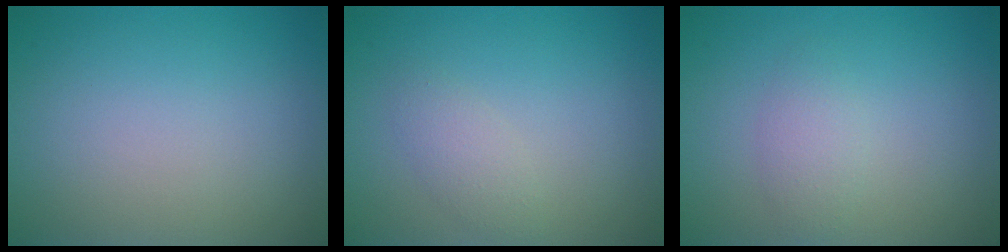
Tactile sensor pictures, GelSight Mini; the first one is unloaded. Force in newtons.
{"total": 1.6, "press": 1.6, "slide": 0.2}
{"total": 1.8, "press": 1.8, "slide": 0.0}